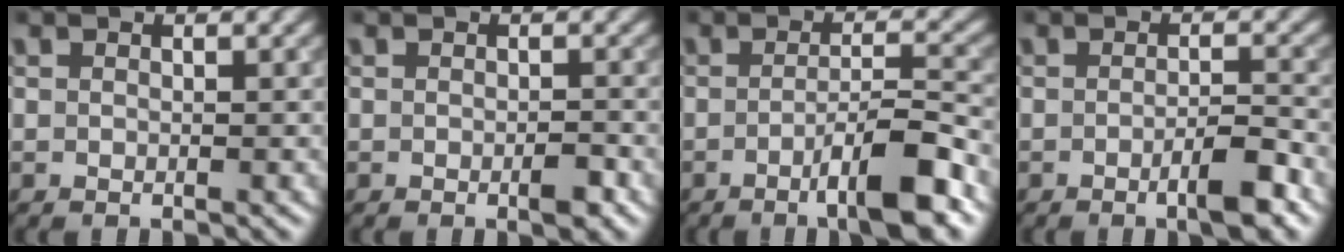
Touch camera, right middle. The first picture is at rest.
{"total": 1.4, "force": [-0.7, 0.3, 1.2], "torque": [-0.018, -0.003, -0.010]}
{"total": 6.0, "force": [-2.6, 1.0, 5.4], "torque": [-0.079, 0.004, -0.046]}
{"total": 3.2, "force": [-1.5, 0.6, 2.8], "torque": [-0.043, 0.003, -0.027]}